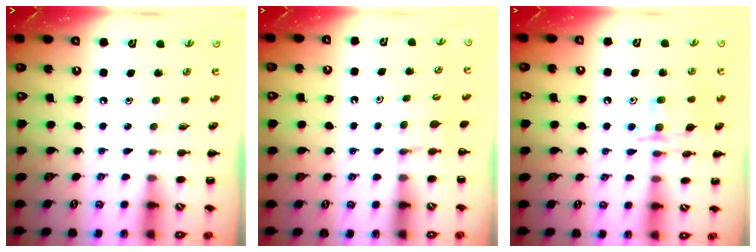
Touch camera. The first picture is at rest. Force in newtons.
{"total": 4.3, "press": 4.1, "slide": 1.4}
{"total": 13.2, "press": 13.2, "slide": 0.8}